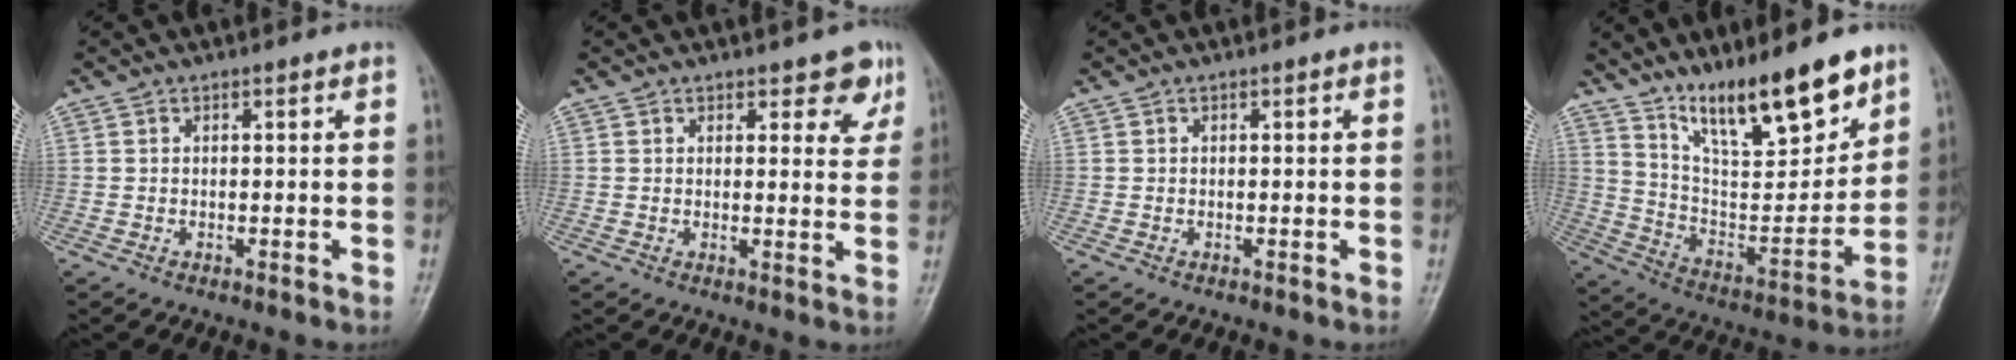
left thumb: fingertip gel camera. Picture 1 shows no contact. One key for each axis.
{"total": 4.8, "fx": 3.2, "fy": 2.3, "fz": 2.7, "tx": 0.003, "ty": -0.017, "tz": 0.037}
{"total": 0.0}
{"total": 18.5, "fx": 13.2, "fy": 4.8, "fz": 12.0, "tx": -0.154, "ty": -0.080, "tz": 0.236}